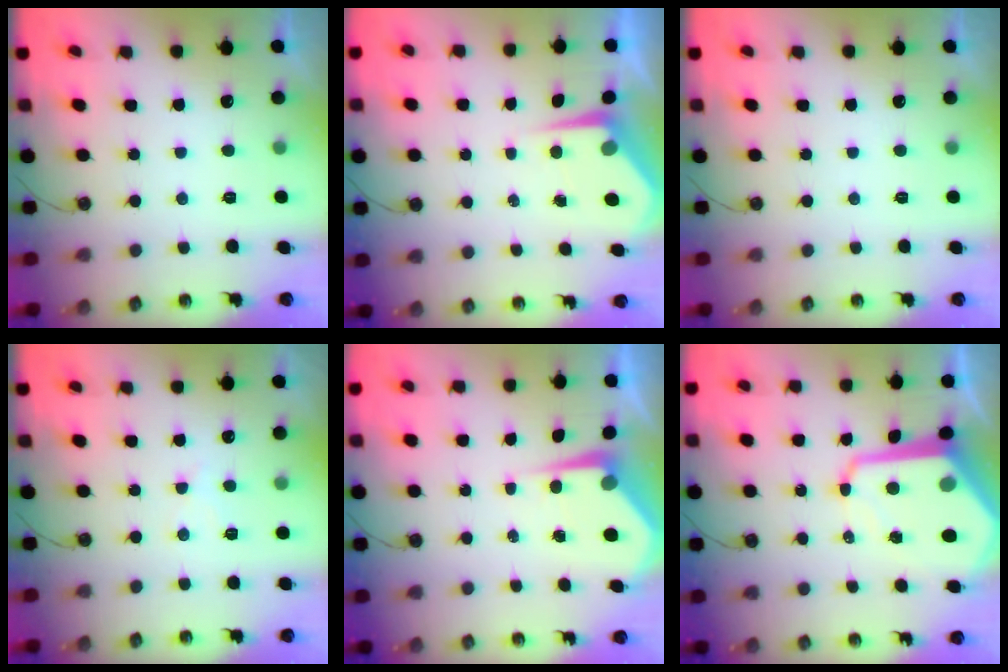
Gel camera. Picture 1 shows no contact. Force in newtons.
{"total": 4.9, "press": 4.9, "slide": 0.3}
{"total": 0.0}
{"total": 5.1, "press": 5.1, "slide": 0.8}
{"total": 5.2, "press": 5.2, "slide": 0.6}
{"total": 16.0, "press": 15.9, "slide": 1.4}